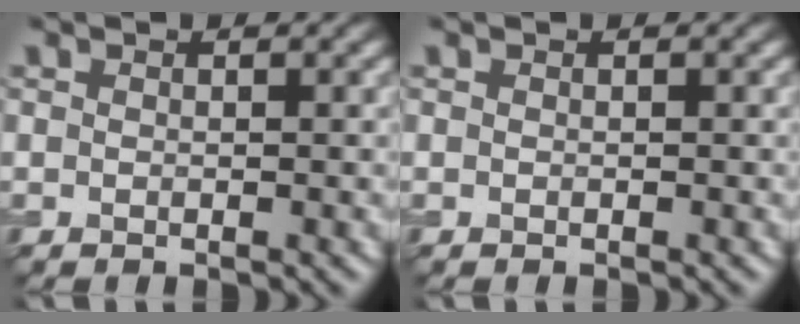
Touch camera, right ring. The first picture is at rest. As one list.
[{"total": 0.0}]